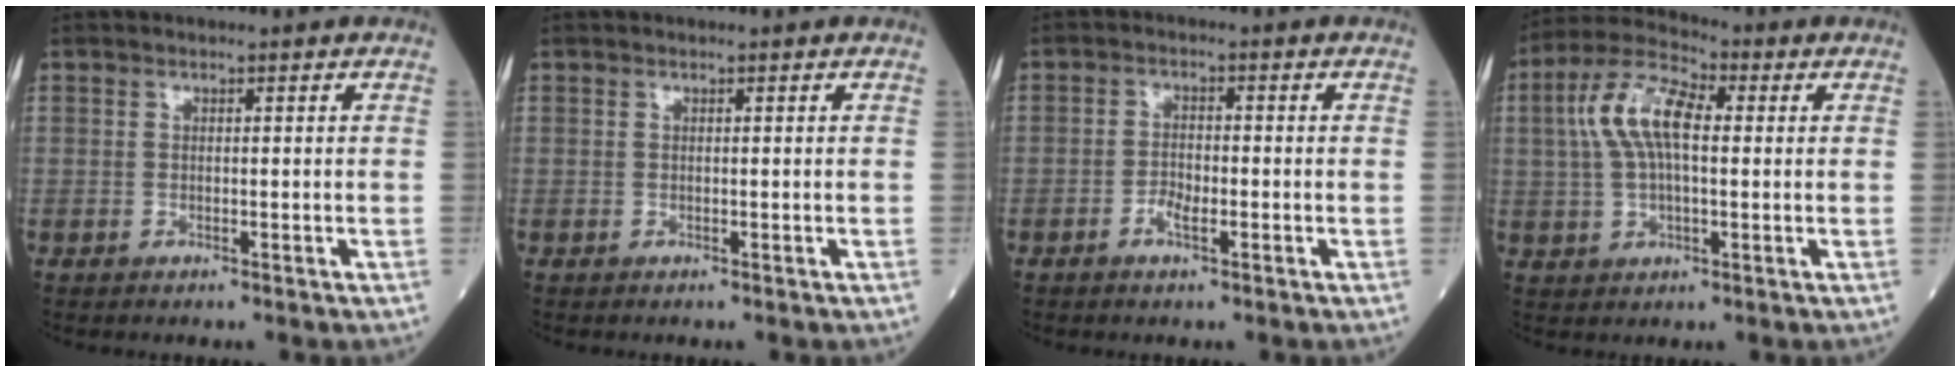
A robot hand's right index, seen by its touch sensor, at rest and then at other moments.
{"total": 0.0}
{"total": 2.6, "force": [-1.2, 0.9, 2.2], "torque": [-0.041, 0.003, -0.021]}
{"total": 10.0, "force": [1.7, 4.1, 9.0], "torque": [-0.194, 0.029, 0.027]}